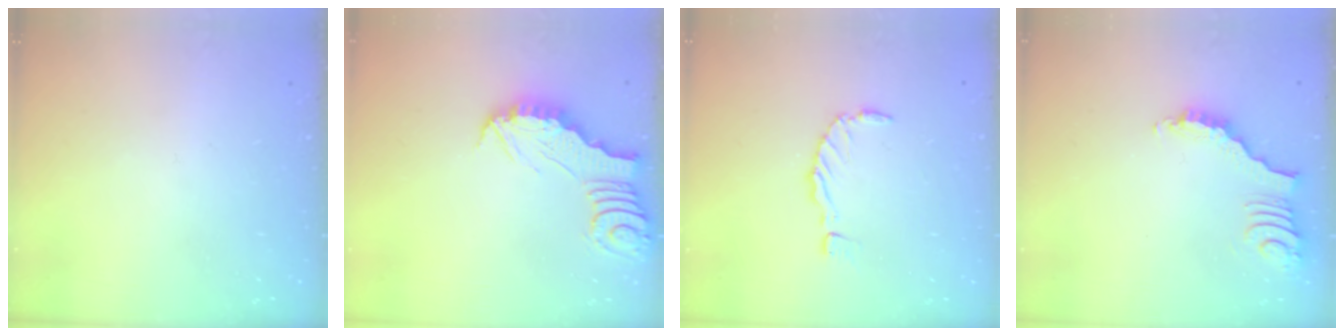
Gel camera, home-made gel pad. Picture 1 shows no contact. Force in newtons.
{"total": 3.0, "press": 3.0, "slide": 0.2}
{"total": 0.0}
{"total": 3.3, "press": 3.3, "slide": 0.4}